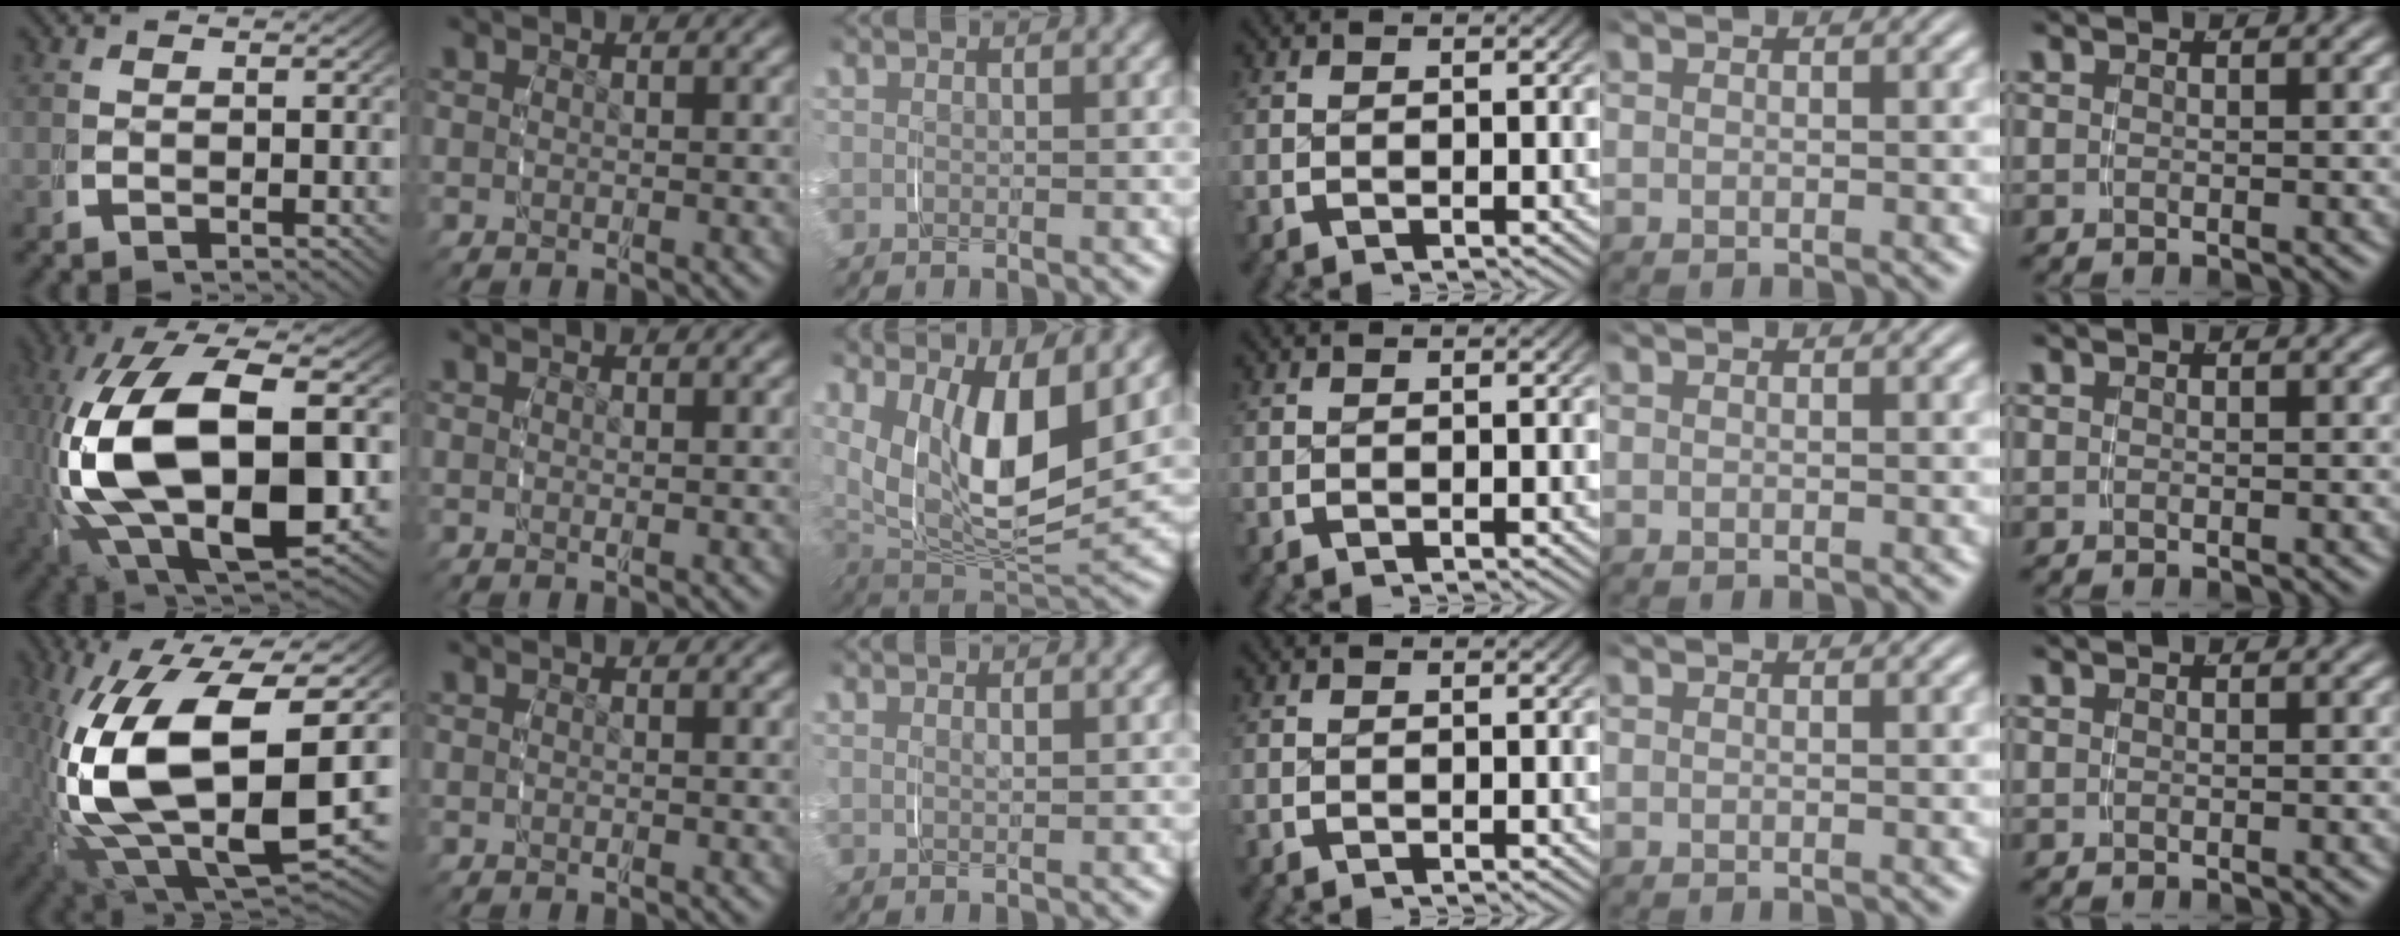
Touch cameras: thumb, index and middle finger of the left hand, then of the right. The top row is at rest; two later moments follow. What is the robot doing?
{"motion": "grasp_and_lifting", "object": "phone"}